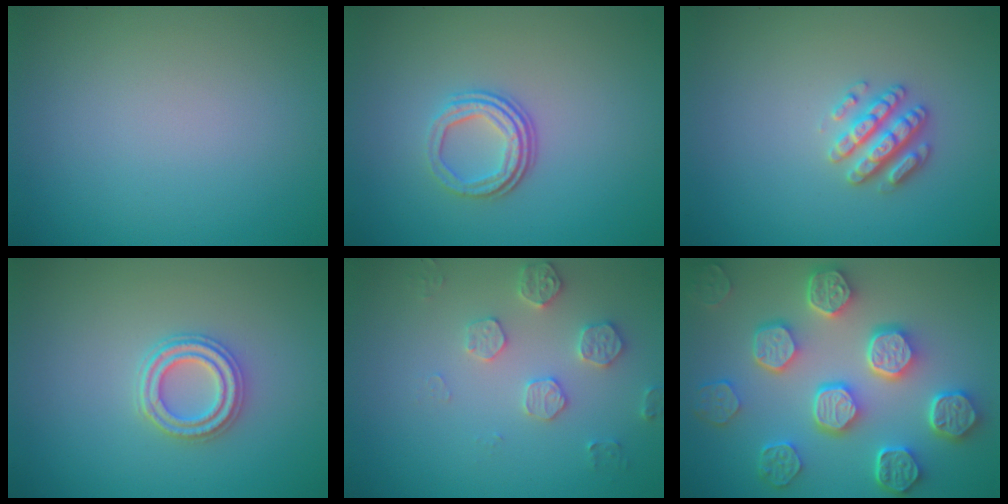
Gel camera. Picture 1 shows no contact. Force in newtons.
{"total": 3.4, "press": 2.4, "slide": 2.4}
{"total": 2.8, "press": 2.7, "slide": 0.6}
{"total": 2.7, "press": 2.5, "slide": 0.9}
{"total": 2.7, "press": 2.7, "slide": 0.5}
{"total": 8.0, "press": 6.3, "slide": 5.0}